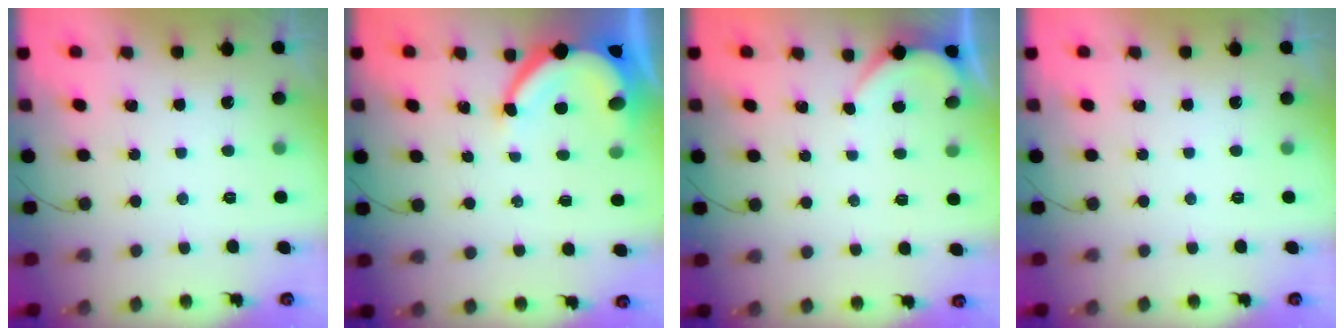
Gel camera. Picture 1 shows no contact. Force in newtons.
{"total": 7.9, "press": 7.9, "slide": 1.0}
{"total": 2.7, "press": 2.6, "slide": 0.4}
{"total": 0.0}